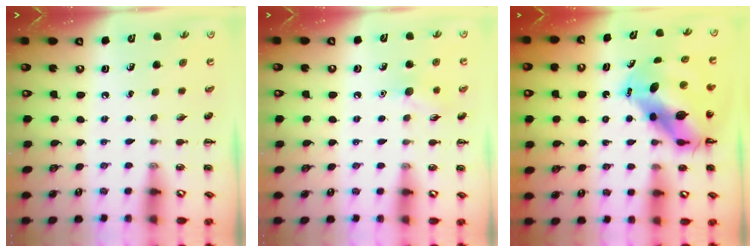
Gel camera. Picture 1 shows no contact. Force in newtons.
{"total": 7.1, "press": 7.0, "slide": 1.4}
{"total": 12.4, "press": 11.7, "slide": 3.9}